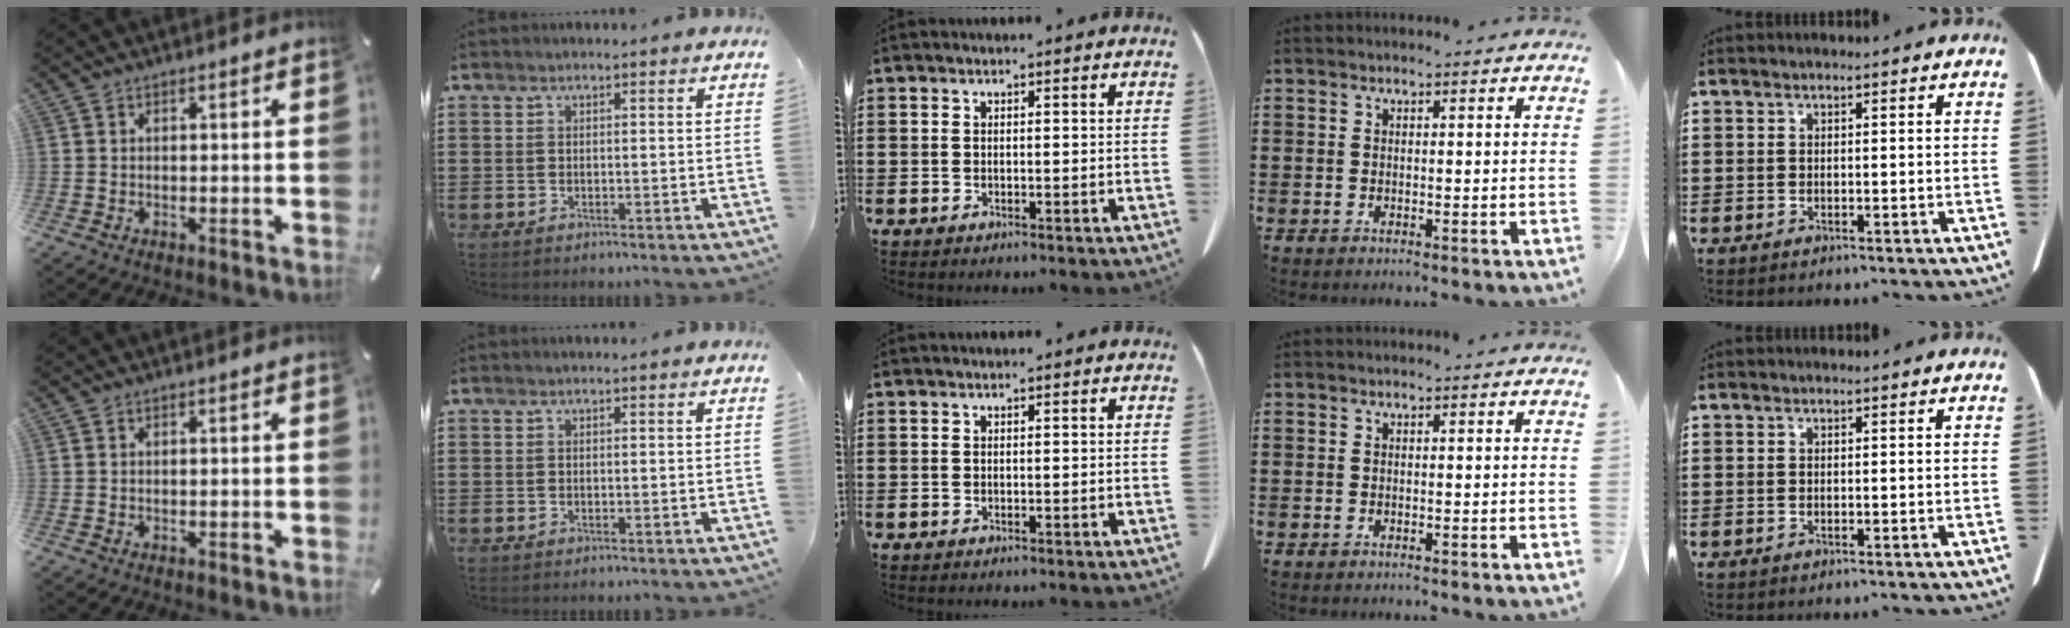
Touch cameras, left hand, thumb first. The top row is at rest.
{}